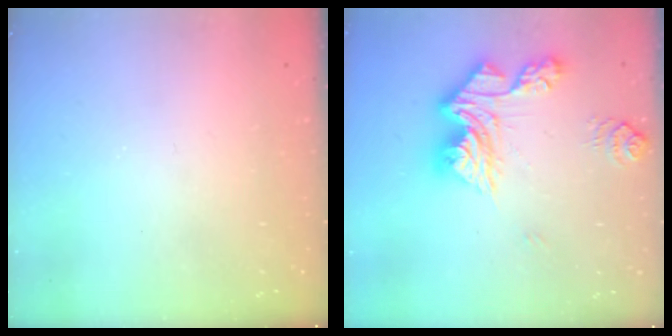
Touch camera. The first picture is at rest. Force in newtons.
{"total": 16.5, "press": 16.5, "slide": 1.5}